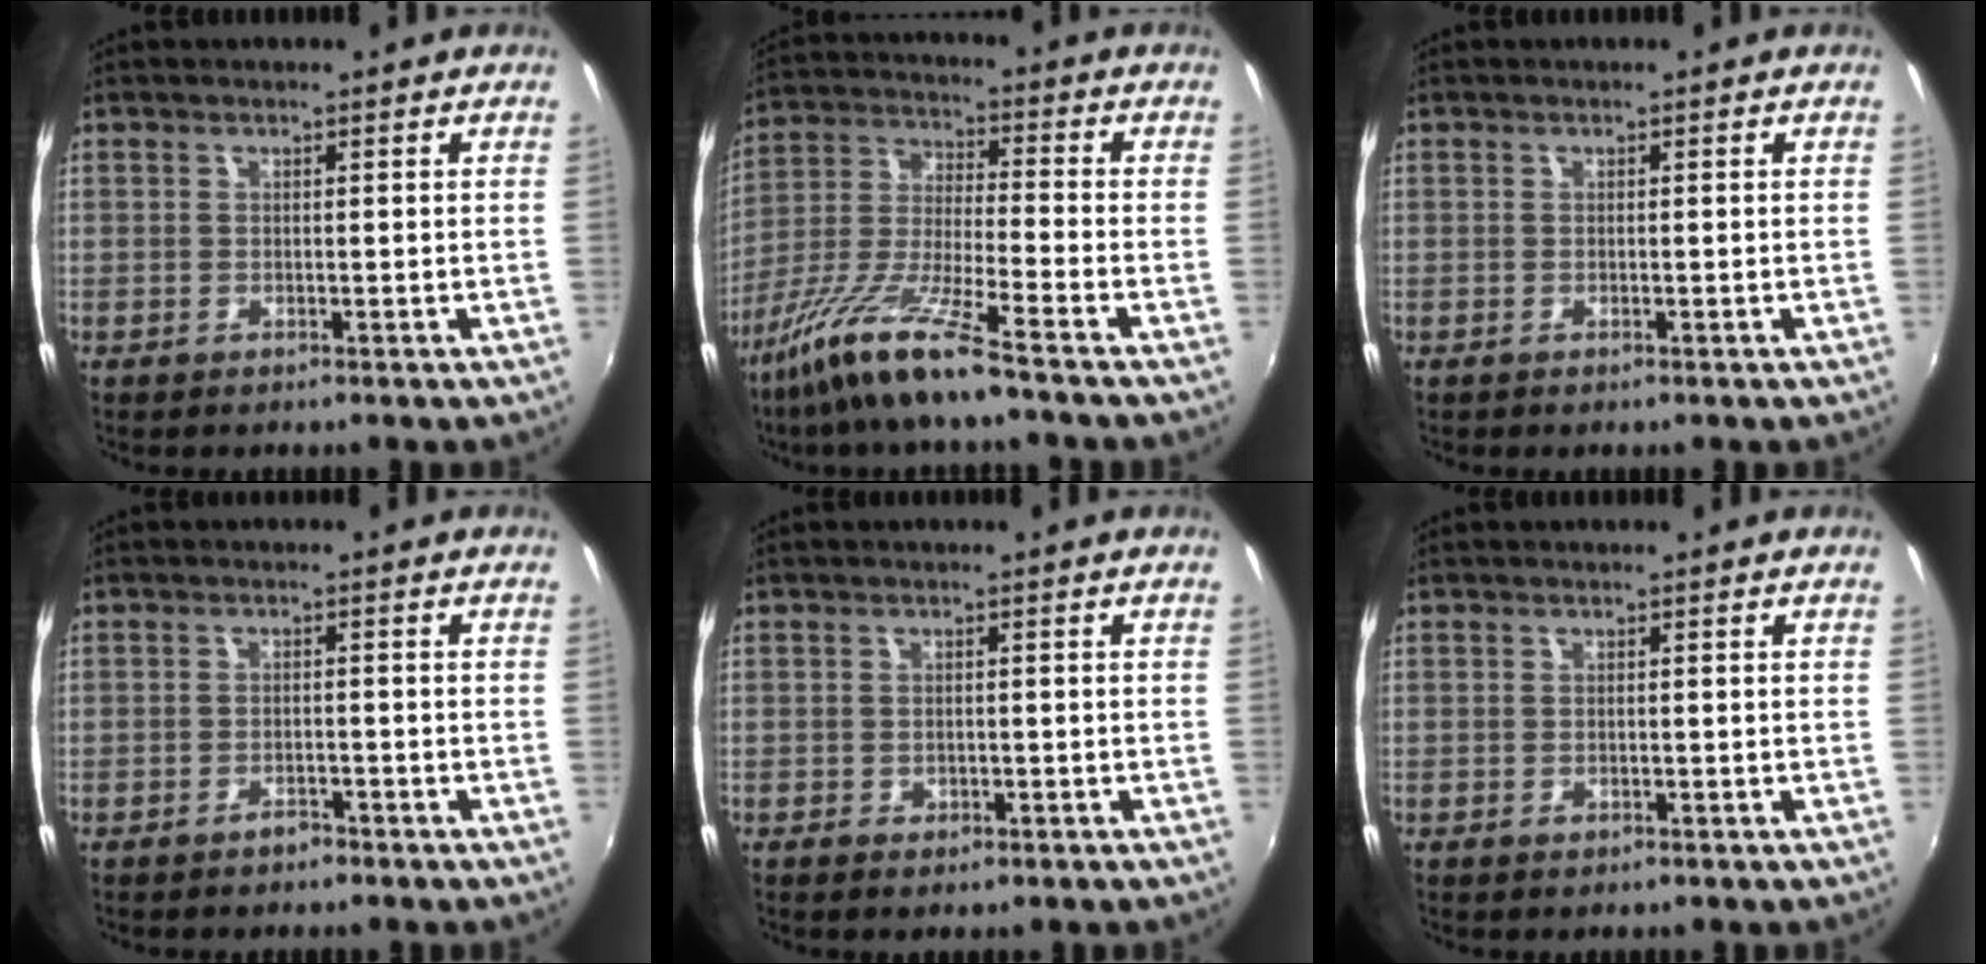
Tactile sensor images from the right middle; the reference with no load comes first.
{"total": 12.7, "force": [-9.3, -0.2, 8.7], "torque": [-0.184, -0.016, -0.179]}
{"total": 0.0}
{"total": 2.1, "force": [-1.7, 1.0, 0.5], "torque": [-0.015, 0.001, -0.026]}
{"total": 1.8, "force": [-1.0, 1.3, 0.7], "torque": [-0.014, -0.005, -0.014]}
{"total": 0.7, "force": [-0.4, 0.5, 0.2], "torque": [-0.003, -0.004, -0.007]}